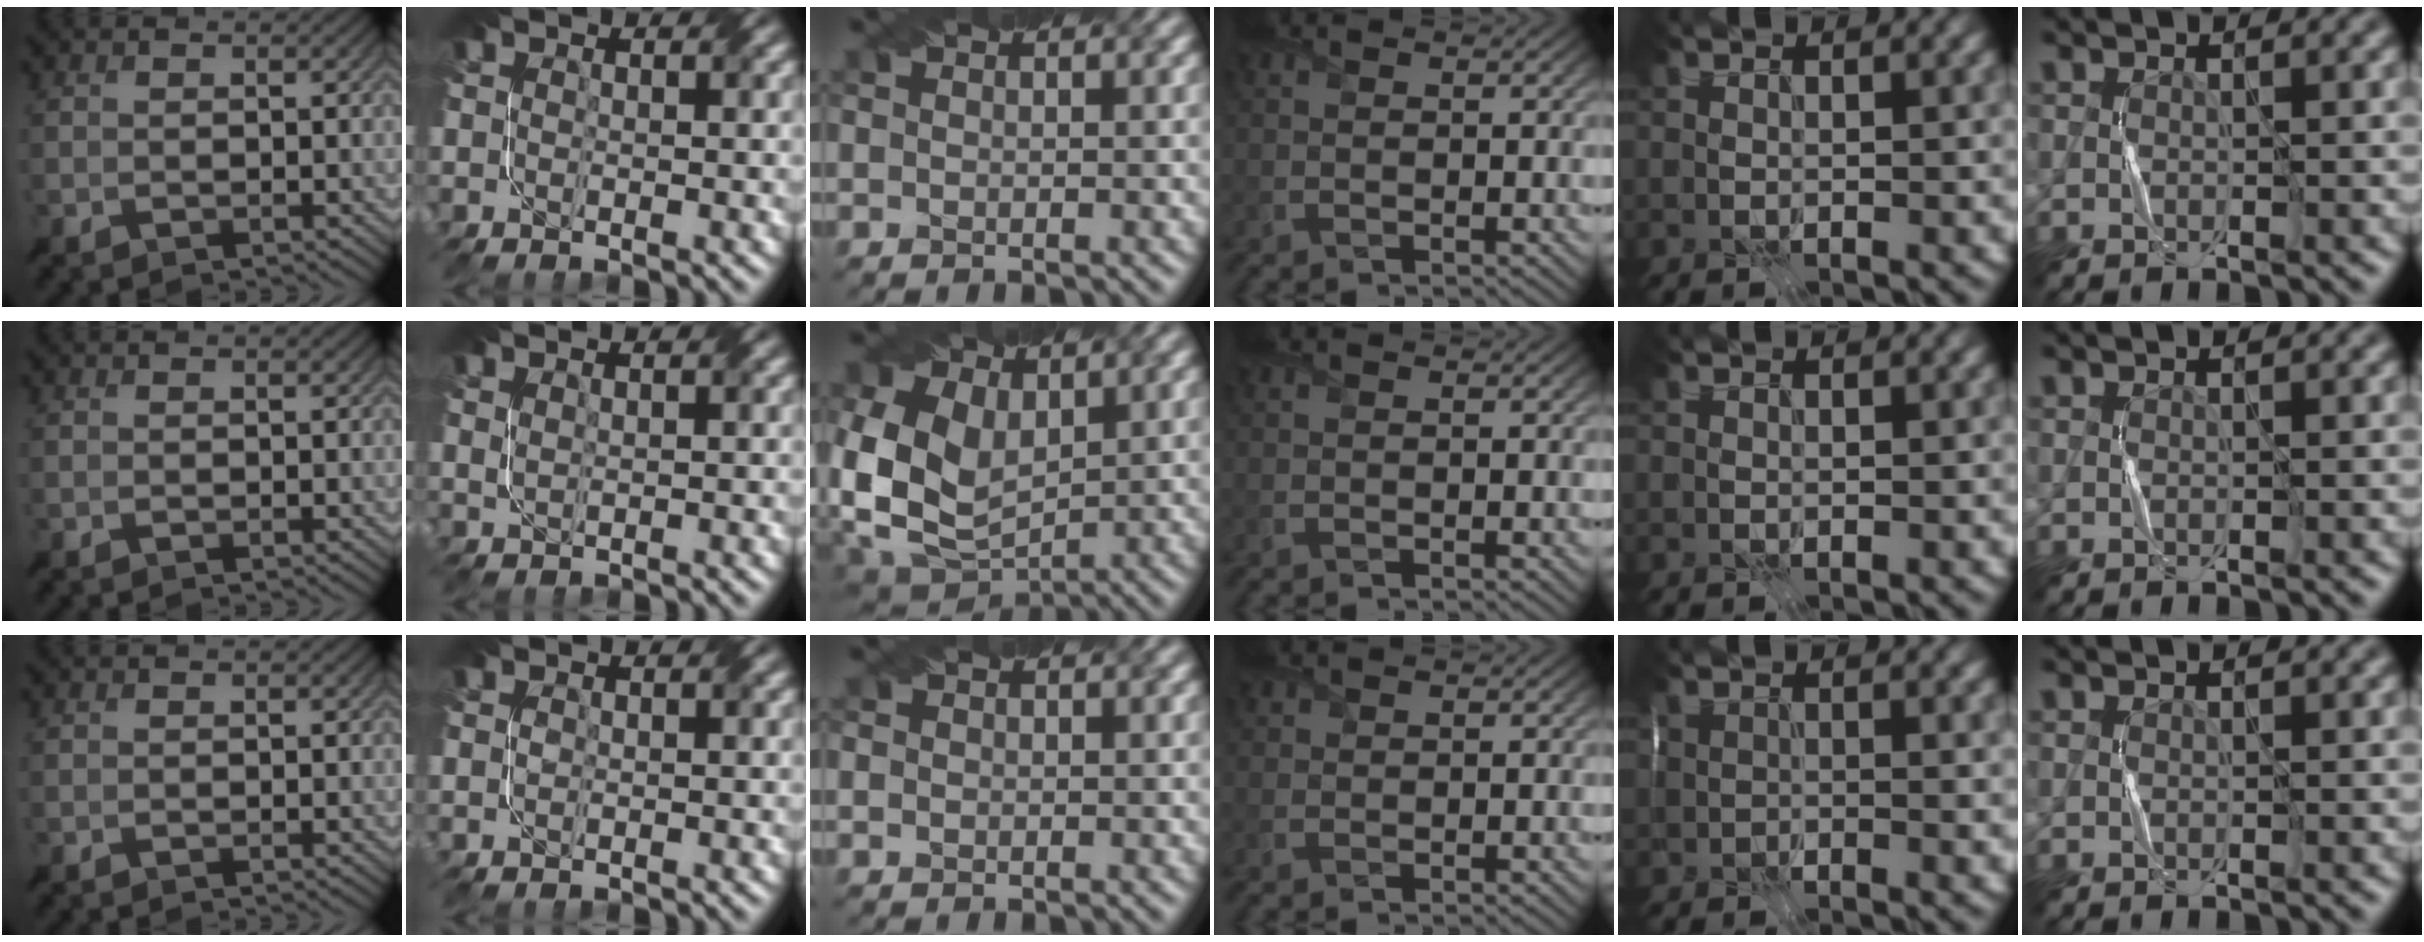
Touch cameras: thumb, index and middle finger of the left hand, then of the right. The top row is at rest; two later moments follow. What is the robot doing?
{"motion": "fold", "object": "coffee filter"}